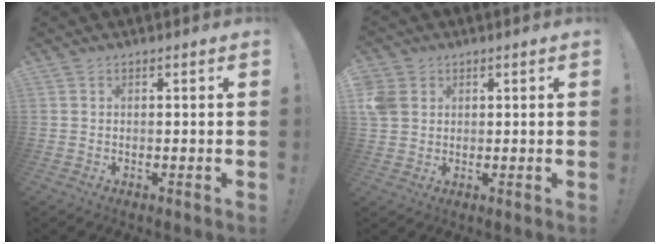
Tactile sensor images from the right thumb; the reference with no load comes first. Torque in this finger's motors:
{"motor_torque": [0.29, 0.56, 1.01, 1.01, 0.44]}